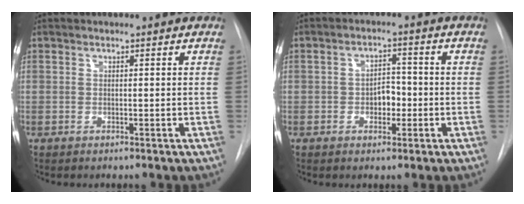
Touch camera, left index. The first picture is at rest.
{"total": 3.6, "force": [-0.9, 2.3, 2.6], "torque": [-0.035, 0.009, -0.012]}